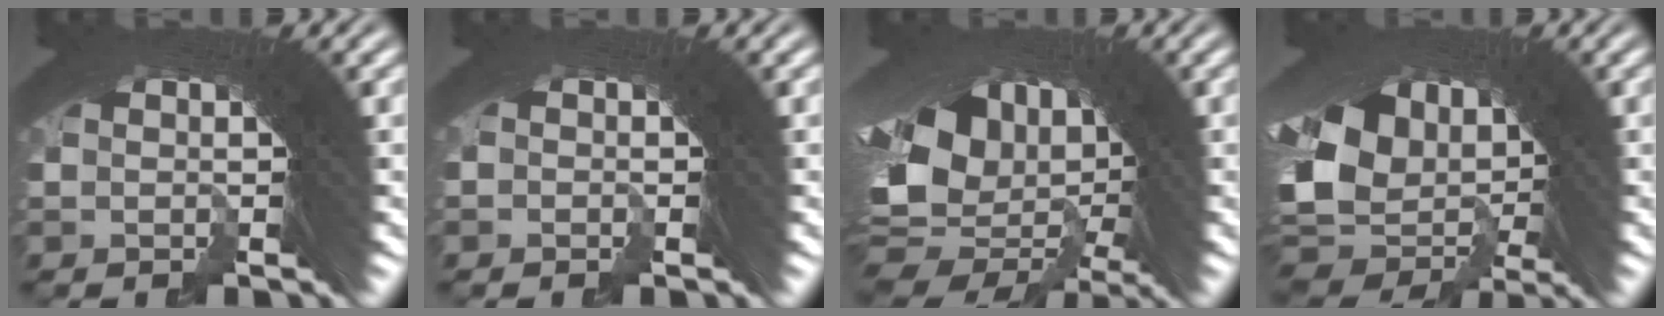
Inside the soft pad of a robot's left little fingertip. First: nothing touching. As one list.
[{"total": 1.1, "force": [-0.9, -0.2, -0.6], "torque": [0.018, 0.004, -0.017]}, {"total": 12.9, "force": [-3.8, 9.5, 7.9], "torque": [-0.164, -0.067, -0.029]}, {"total": 10.9, "force": [-2.6, 8.3, 6.5], "torque": [-0.138, -0.058, -0.019]}]